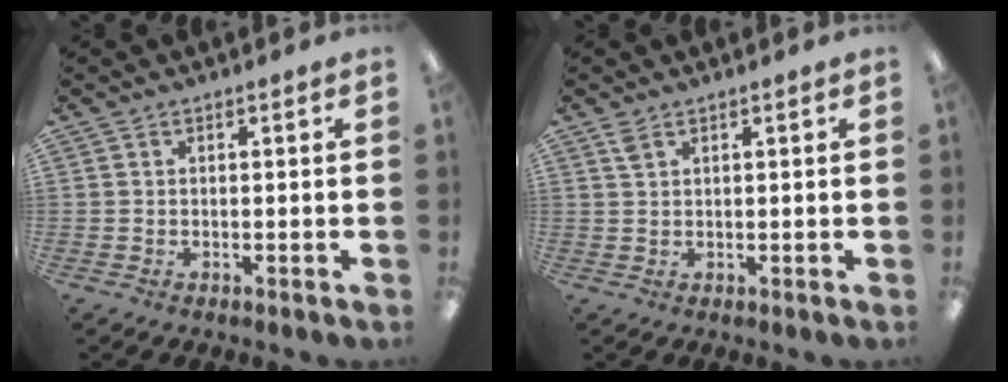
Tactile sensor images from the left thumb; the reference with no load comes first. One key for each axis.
{"total": 1.9, "fx": 1.3, "fy": 0.8, "fz": 1.1, "tx": -0.027, "ty": 0.001, "tz": 0.023}